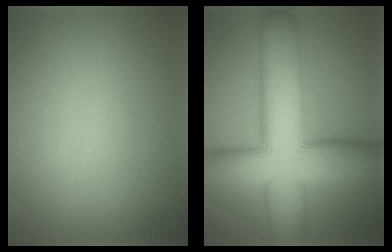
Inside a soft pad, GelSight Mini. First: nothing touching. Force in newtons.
{"total": 14.3, "press": 14.3, "slide": 0.6}